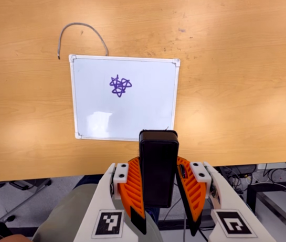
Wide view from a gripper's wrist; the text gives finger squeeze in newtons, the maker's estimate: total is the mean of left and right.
{"total": 8.5, "left": 6.6, "right": 10.4}